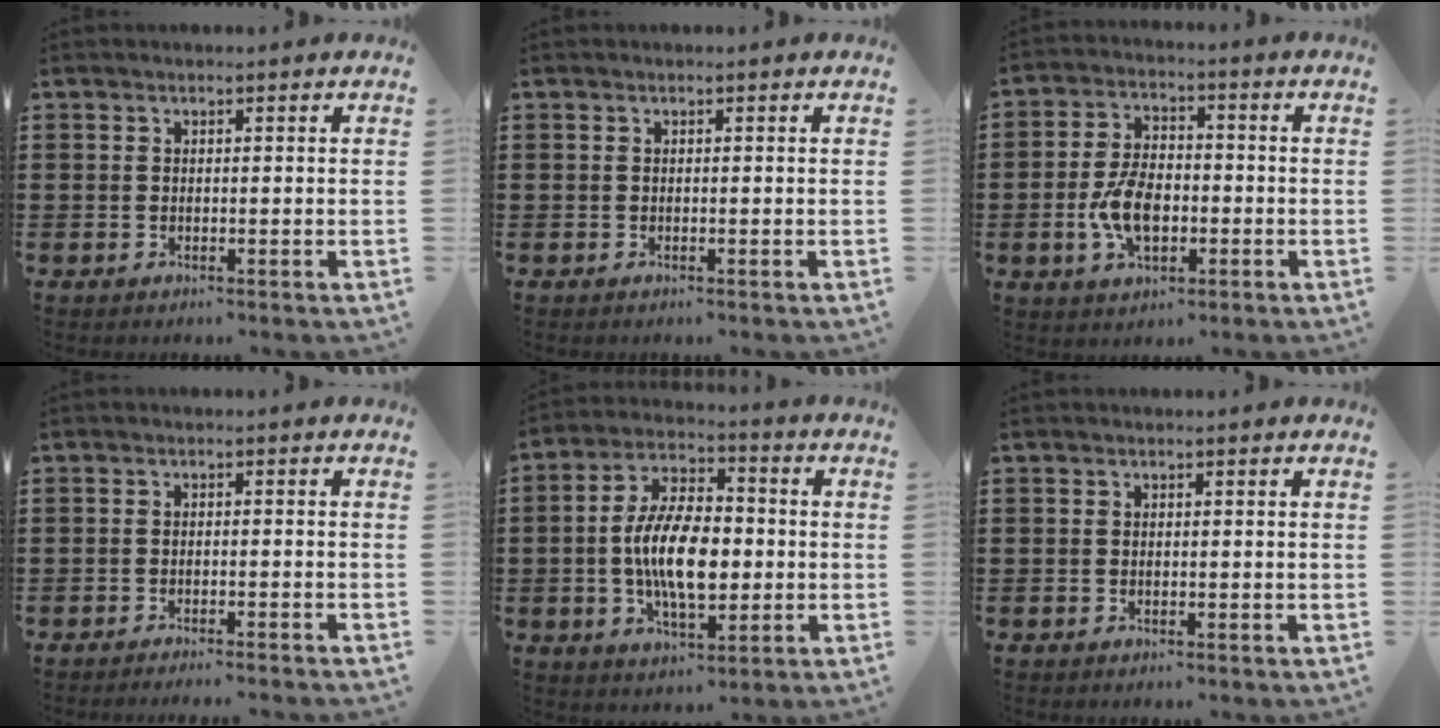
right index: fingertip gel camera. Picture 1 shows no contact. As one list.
[{"total": 0.0}, {"total": 8.0, "force": [-1.7, 4.6, 6.3], "torque": [-0.143, 0.003, -0.036]}, {"total": 1.6, "force": [-1.5, -0.5, 0.4], "torque": [-0.008, -0.002, -0.028]}, {"total": 11.3, "force": [-1.0, 5.5, 9.8], "torque": [-0.200, 0.000, -0.022]}, {"total": 0.0}]